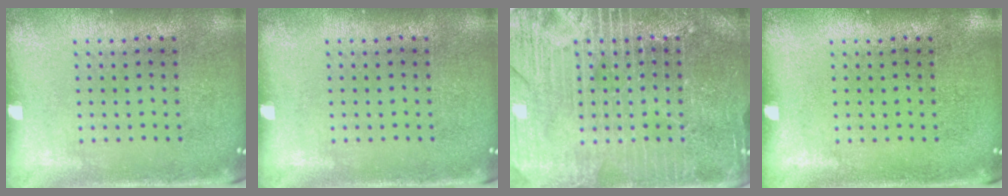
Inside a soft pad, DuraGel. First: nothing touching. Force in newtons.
{"total": 0.0}
{"total": 4.0, "press": 4.0, "slide": 0.4}
{"total": 0.0}